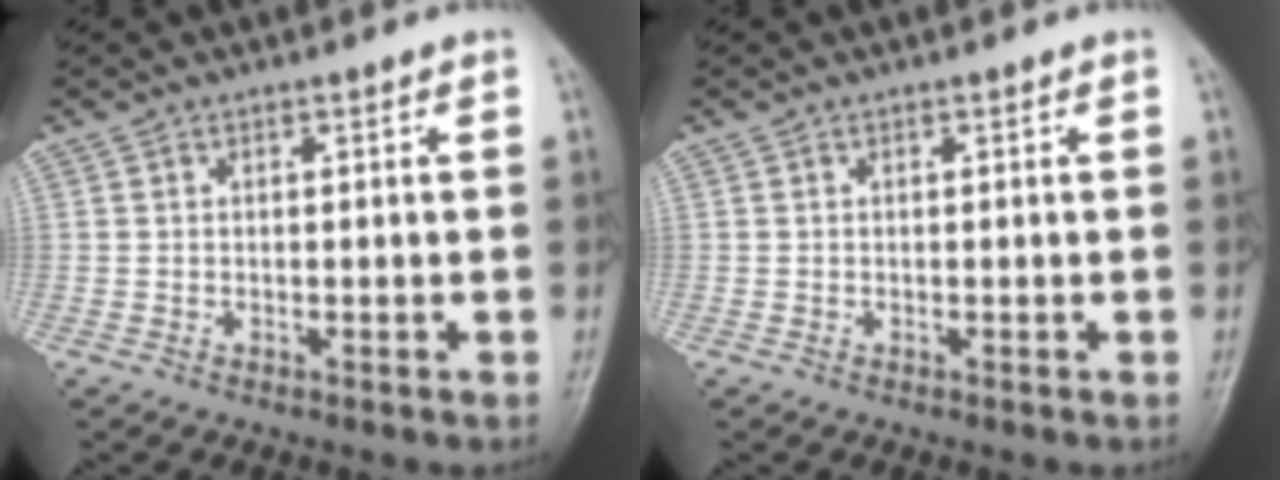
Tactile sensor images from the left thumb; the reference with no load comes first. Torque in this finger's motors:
{"motor_torque": [0.00, 0.00, -0.02, -0.06, 0.00]}